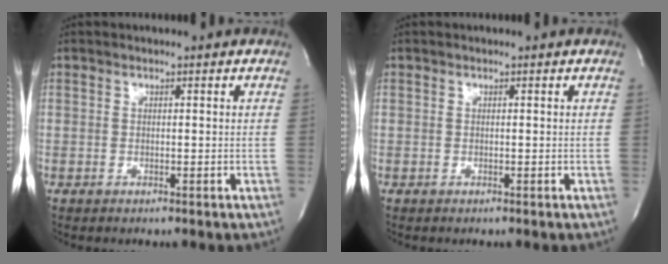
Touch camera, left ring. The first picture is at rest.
{"total": 0.0}